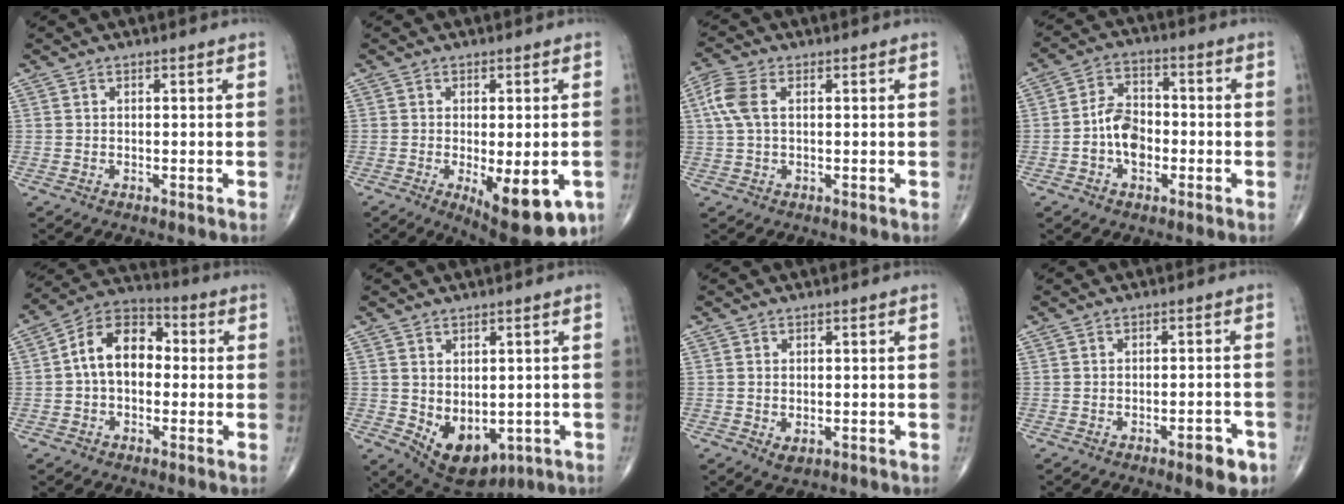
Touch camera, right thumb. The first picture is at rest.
{"total": 13.5, "force": [-4.8, 5.1, 11.5], "torque": [-0.137, -0.012, -0.054]}
{"total": 5.8, "force": [1.3, 3.2, 4.7], "torque": [-0.133, 0.019, 0.024]}
{"total": 7.9, "force": [-1.9, 5.4, 5.5], "torque": [-0.079, 0.024, -0.046]}
{"total": 11.6, "force": [0.3, 7.8, 8.5], "torque": [-0.121, 0.036, -0.011]}
{"total": 10.5, "force": [-2.3, 6.8, 7.7], "torque": [-0.096, -0.007, -0.008]}
{"total": 2.0, "force": [-0.4, 1.3, 1.4], "torque": [-0.023, -0.004, -0.001]}
{"total": 4.8, "force": [-2.7, 1.7, 3.5], "torque": [-0.035, 0.015, -0.031]}